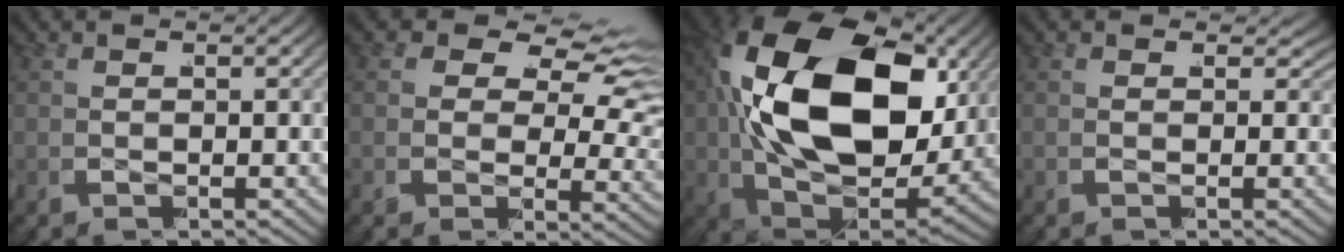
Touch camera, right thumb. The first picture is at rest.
{"total": 9.0, "force": [2.0, 5.6, 6.7], "torque": [-0.098, -0.004, 0.026]}
{"total": 25.4, "force": [1.1, 15.7, 20.0], "torque": [-0.403, -0.043, 0.038]}
{"total": 1.7, "force": [0.7, 1.2, 0.9], "torque": [-0.014, -0.008, 0.010]}